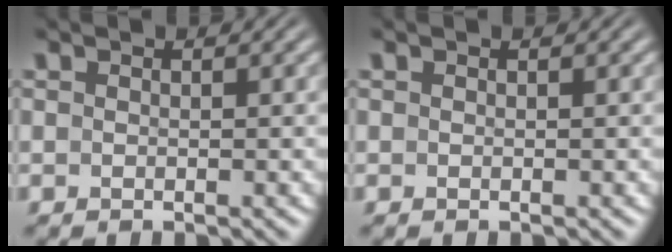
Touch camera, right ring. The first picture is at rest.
{"total": 0.0}